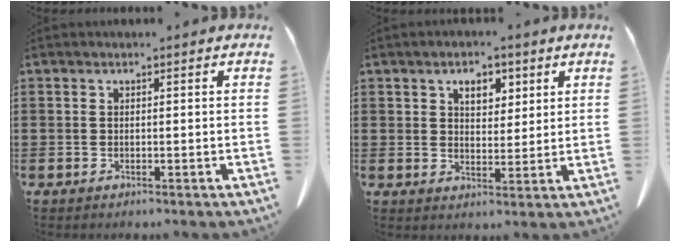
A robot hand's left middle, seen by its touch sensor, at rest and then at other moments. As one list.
[{"total": 4.6, "force": [2.7, 2.6, 2.6], "torque": [-0.036, 0.004, 0.042]}]